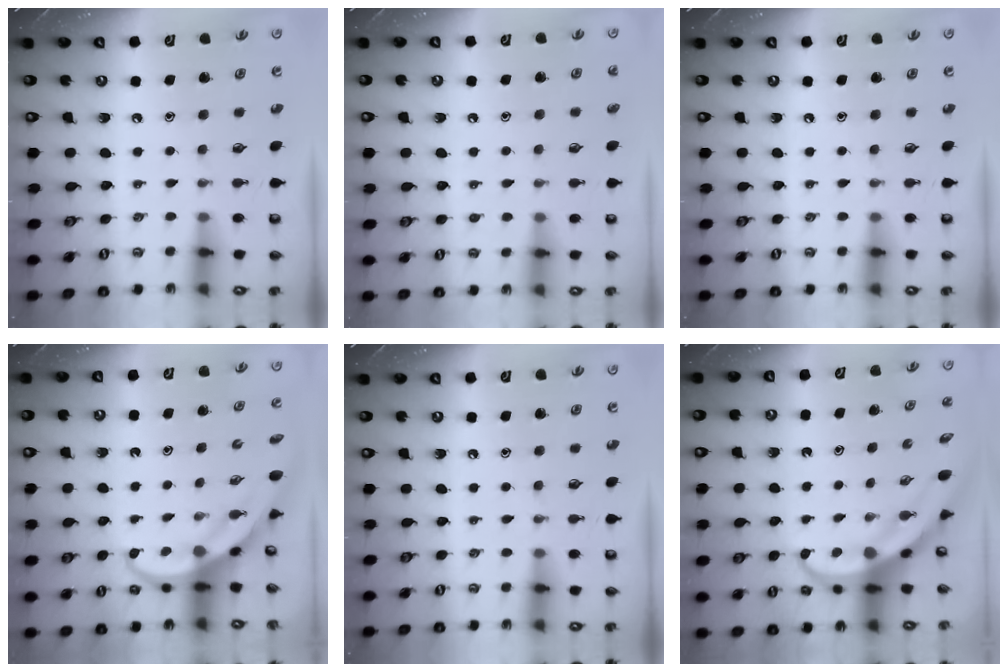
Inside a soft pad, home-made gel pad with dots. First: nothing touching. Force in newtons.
{"total": 2.9, "press": 2.8, "slide": 0.3}
{"total": 0.0}
{"total": 3.9, "press": 3.9, "slide": 0.4}
{"total": 0.0}
{"total": 5.7, "press": 5.7, "slide": 0.5}